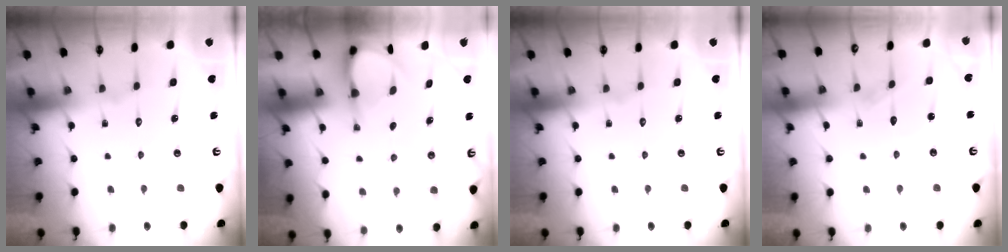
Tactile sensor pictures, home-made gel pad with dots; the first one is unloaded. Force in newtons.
{"total": 4.0, "press": 4.0, "slide": 0.3}
{"total": 0.0}
{"total": 5.3, "press": 5.2, "slide": 0.7}